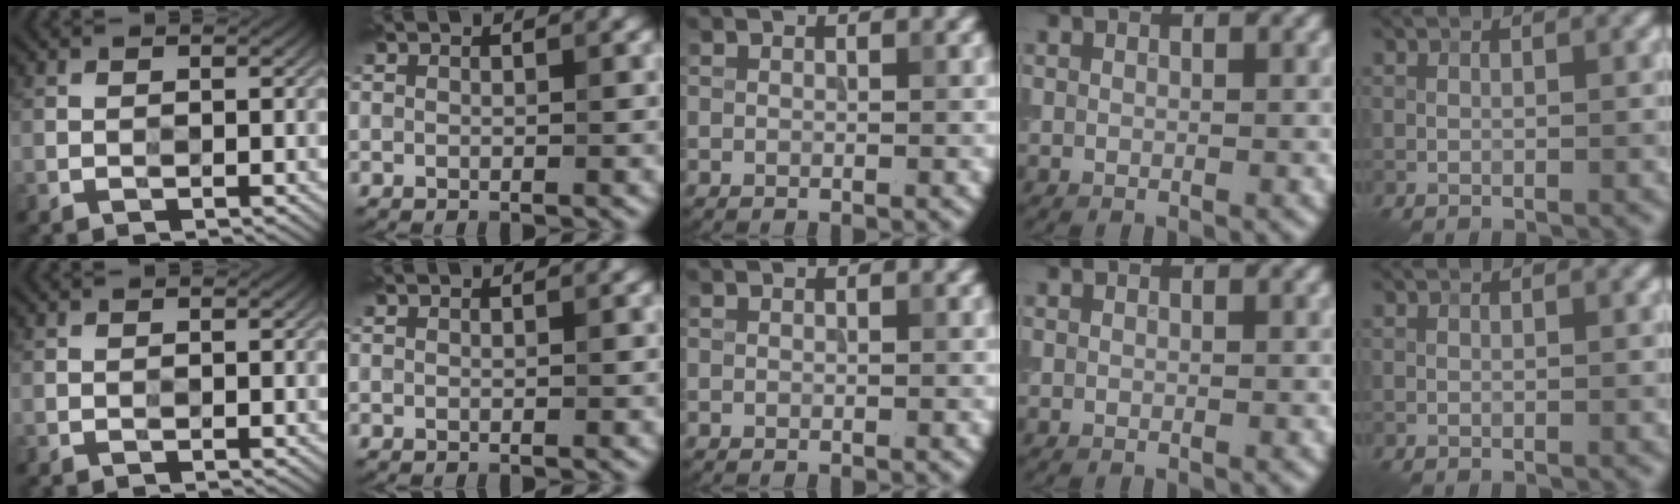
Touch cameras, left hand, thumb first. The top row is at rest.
{}